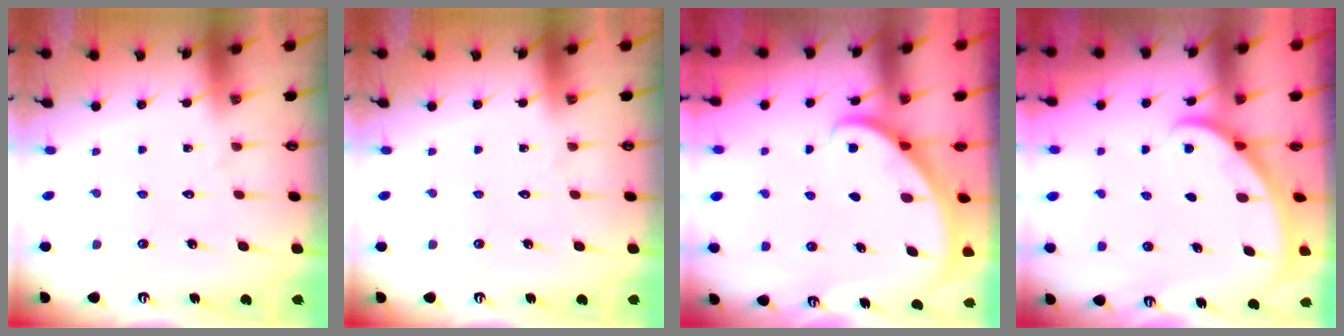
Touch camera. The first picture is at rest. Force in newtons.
{"total": 0.0}
{"total": 2.5, "press": 2.5, "slide": 0.2}
{"total": 1.9, "press": 1.9, "slide": 0.1}